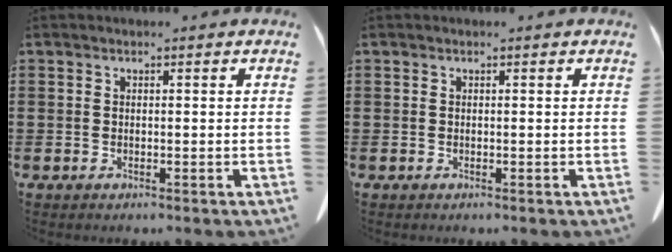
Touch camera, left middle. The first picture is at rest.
{"total": 0.0}